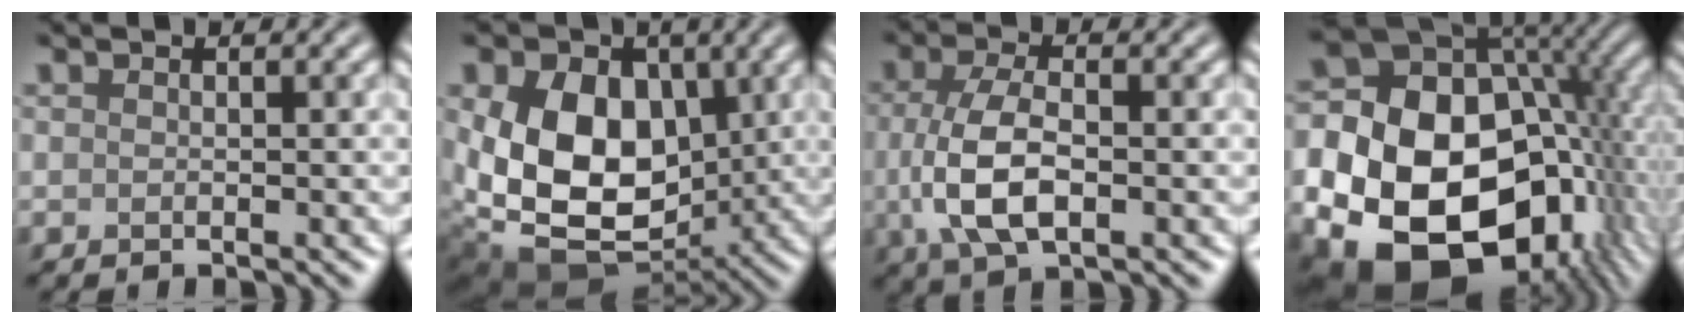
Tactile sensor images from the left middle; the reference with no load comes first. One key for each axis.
{"total": 13.1, "fx": 0.5, "fy": 9.1, "fz": 9.4, "tx": -0.166, "ty": -0.019, "tz": 0.005}
{"total": 5.9, "fx": -0.6, "fy": 2.8, "fz": 5.1, "tx": -0.117, "ty": -0.005, "tz": -0.012}
{"total": 23.6, "fx": -4.4, "fy": 18.6, "fz": 13.9, "tx": -0.257, "ty": -0.010, "tz": -0.095}